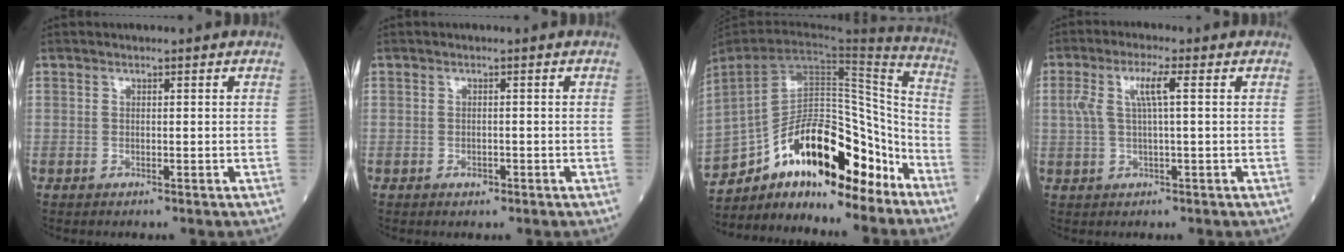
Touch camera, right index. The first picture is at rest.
{"total": 0.8, "force": [-0.4, 0.4, 0.6], "torque": [-0.009, 0.000, -0.004]}
{"total": 22.5, "force": [-16.3, 7.1, 13.8], "torque": [-0.240, 0.022, -0.265]}
{"total": 4.8, "force": [1.2, 0.4, 4.6], "torque": [-0.099, 0.016, 0.027]}